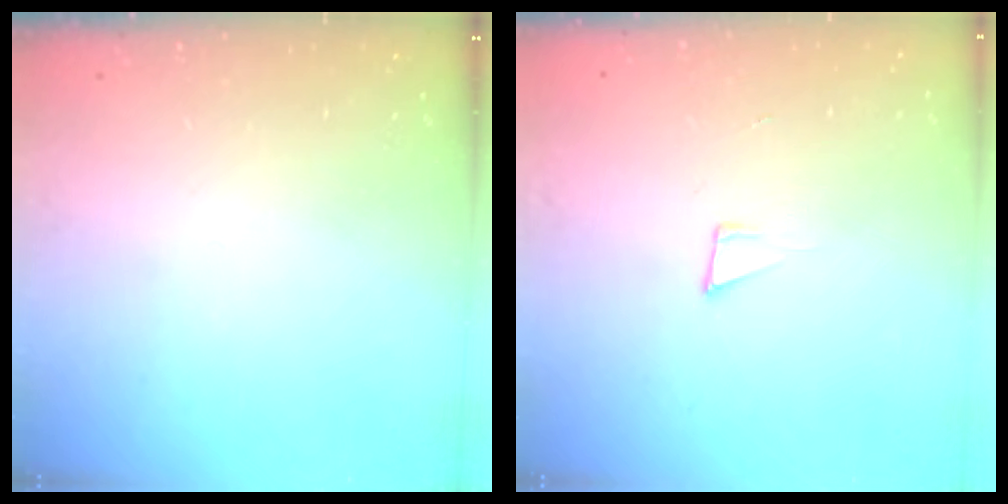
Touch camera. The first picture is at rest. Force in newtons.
{"total": 4.8, "press": 3.6, "slide": 3.2}